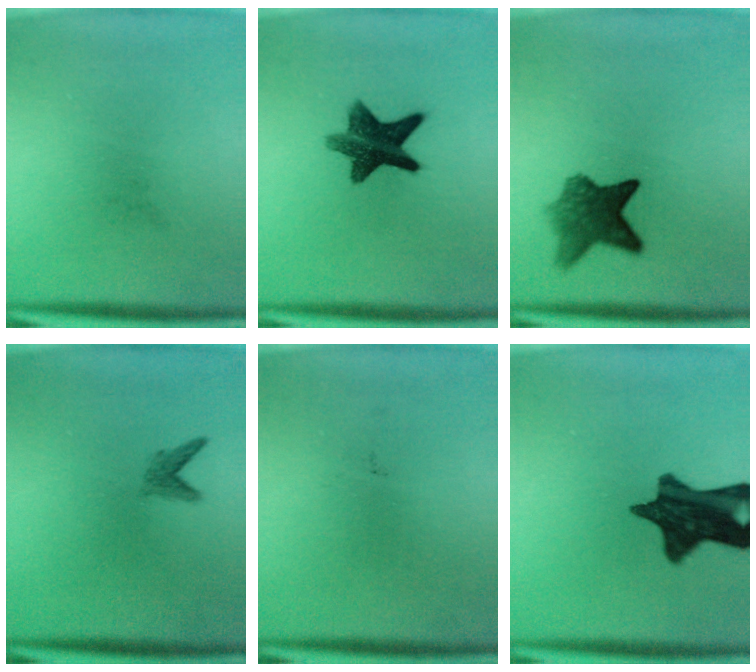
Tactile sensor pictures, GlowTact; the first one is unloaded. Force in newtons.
{"total": 11.1}
{"total": 7.2}
{"total": 1.7}
{"total": 0.0}
{"total": 13.8}